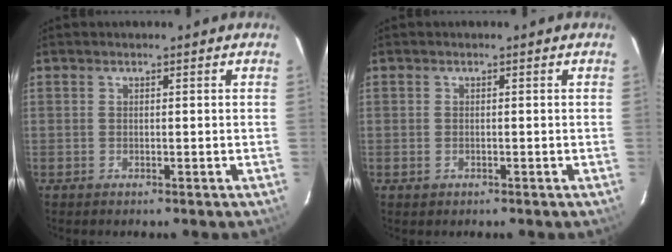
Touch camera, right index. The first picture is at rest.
{"total": 0.9, "force": [-0.4, 0.8, 0.3], "torque": [-0.005, -0.001, -0.006]}